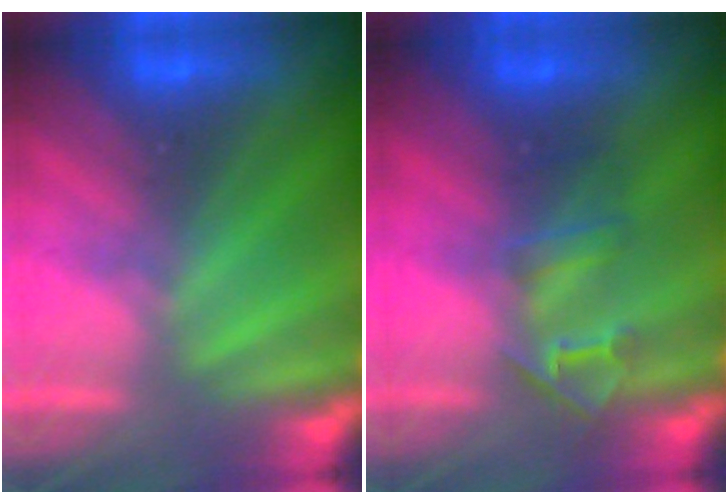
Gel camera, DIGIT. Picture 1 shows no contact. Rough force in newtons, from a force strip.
{"total": 2.4}